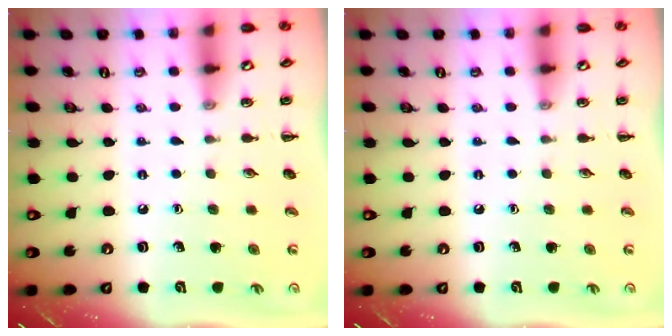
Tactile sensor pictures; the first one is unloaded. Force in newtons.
{"total": 0.0}